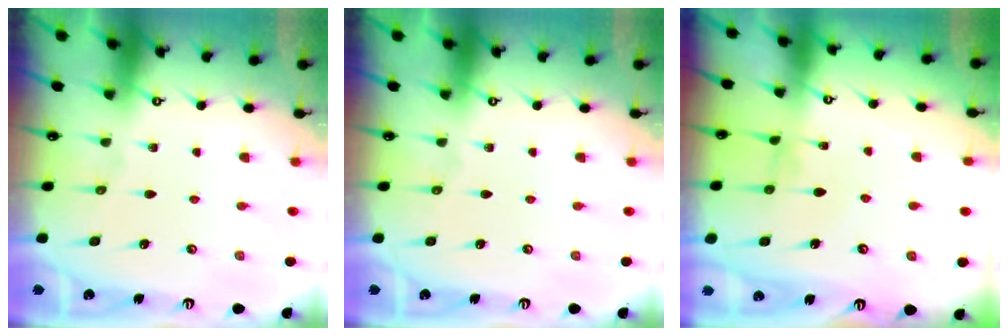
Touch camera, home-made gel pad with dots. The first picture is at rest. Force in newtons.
{"total": 0.0}
{"total": 0.0}